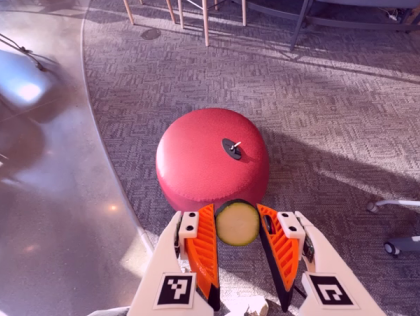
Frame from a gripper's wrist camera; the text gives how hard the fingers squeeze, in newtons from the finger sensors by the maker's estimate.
{"total": 5.1, "left": 4.8, "right": 5.4}